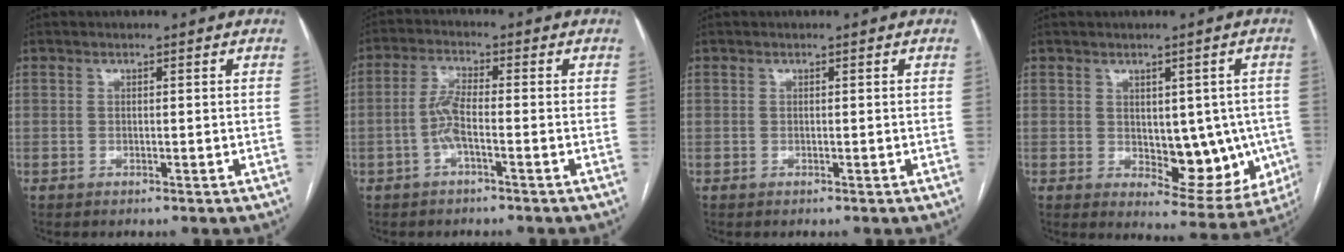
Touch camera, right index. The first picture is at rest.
{"total": 4.2, "force": [-1.4, 0.7, 3.9], "torque": [-0.085, 0.009, -0.030]}
{"total": 0.0}
{"total": 11.2, "force": [-0.8, 5.7, 9.6], "torque": [-0.101, 0.001, 0.009]}